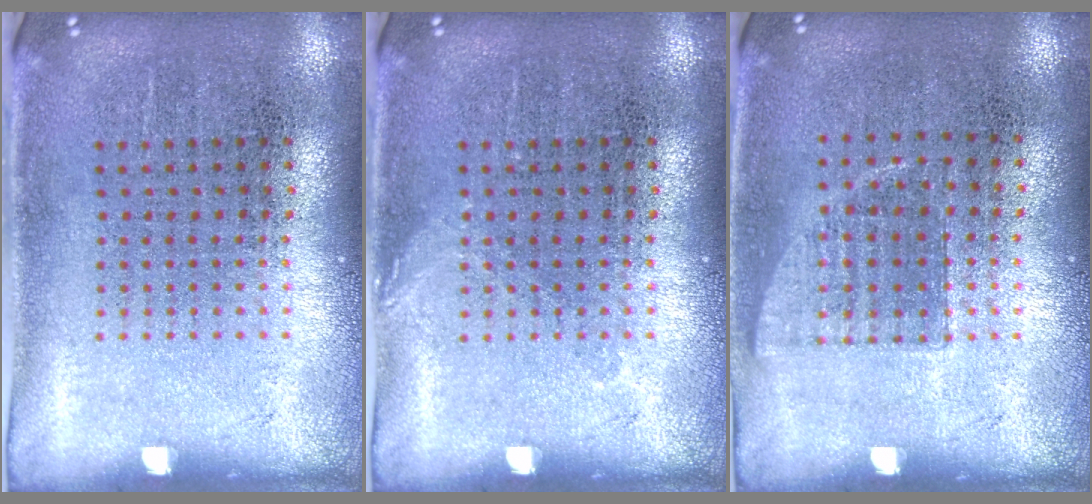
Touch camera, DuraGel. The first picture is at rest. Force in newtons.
{"total": 0.6, "press": 0.6, "slide": 0.1}
{"total": 0.7, "press": 0.7, "slide": 0.2}